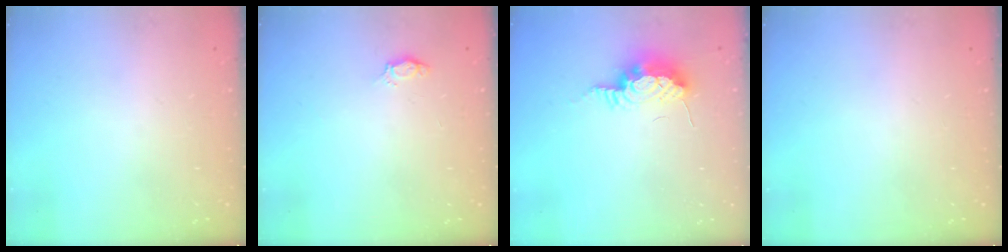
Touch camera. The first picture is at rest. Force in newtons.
{"total": 3.0, "press": 2.9, "slide": 0.4}
{"total": 14.5, "press": 11.0, "slide": 9.4}
{"total": 0.0}